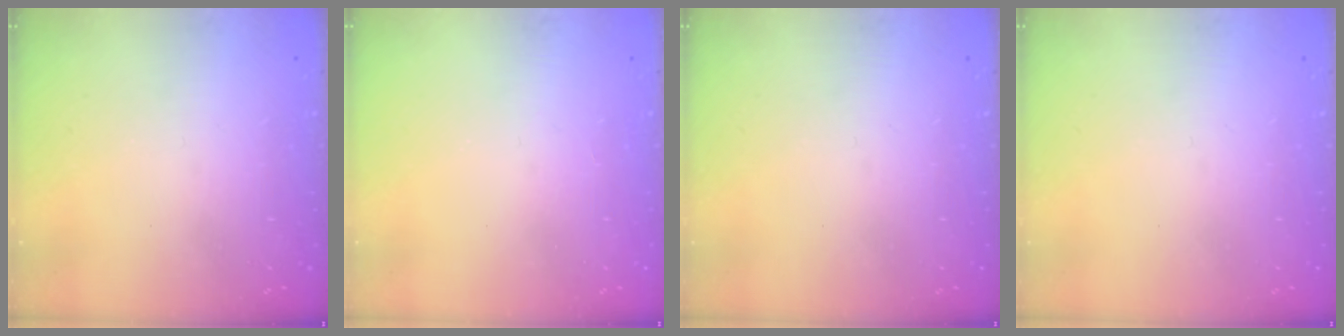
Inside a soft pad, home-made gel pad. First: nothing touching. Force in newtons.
{"total": 3.4, "press": 3.3, "slide": 0.5}
{"total": 0.0}
{"total": 0.0}